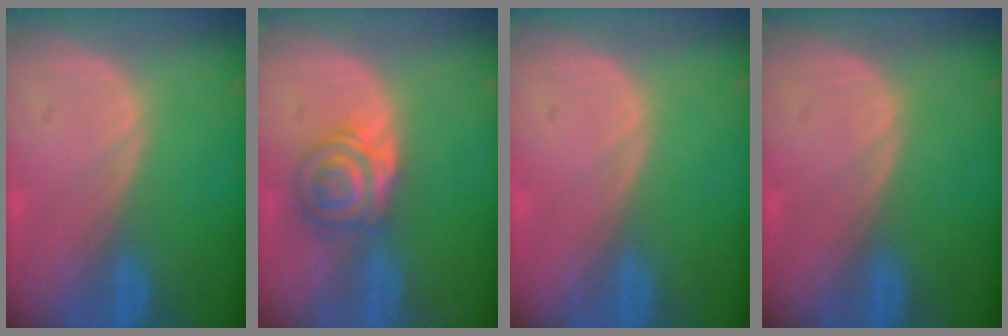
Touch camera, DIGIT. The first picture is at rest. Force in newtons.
{"total": 6.0, "press": 5.5, "slide": 2.3}
{"total": 0.0}
{"total": 0.0}